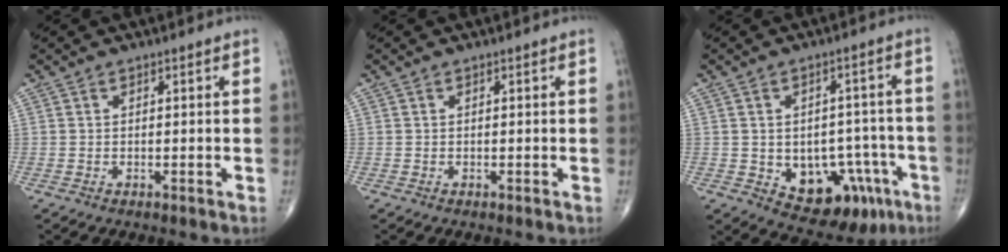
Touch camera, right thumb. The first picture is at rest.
{"total": 0.0}
{"total": 13.9, "force": [-5.1, 9.1, 9.2], "torque": [-0.078, 0.033, -0.053]}